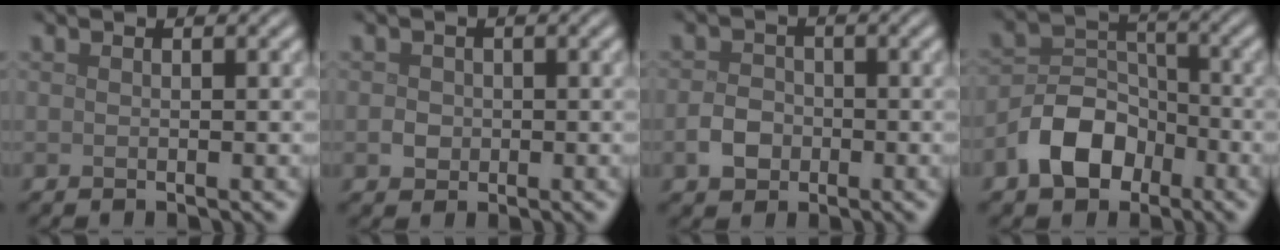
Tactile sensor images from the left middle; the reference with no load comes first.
{"total": 1.2, "force": [-0.2, 1.1, 0.3], "torque": [0.001, -0.003, -0.005]}
{"total": 2.4, "force": [-0.9, 1.9, 1.2], "torque": [-0.020, 0.001, -0.023]}
{"total": 5.8, "force": [-3.1, 3.9, 2.9], "torque": [-0.049, 0.003, -0.065]}